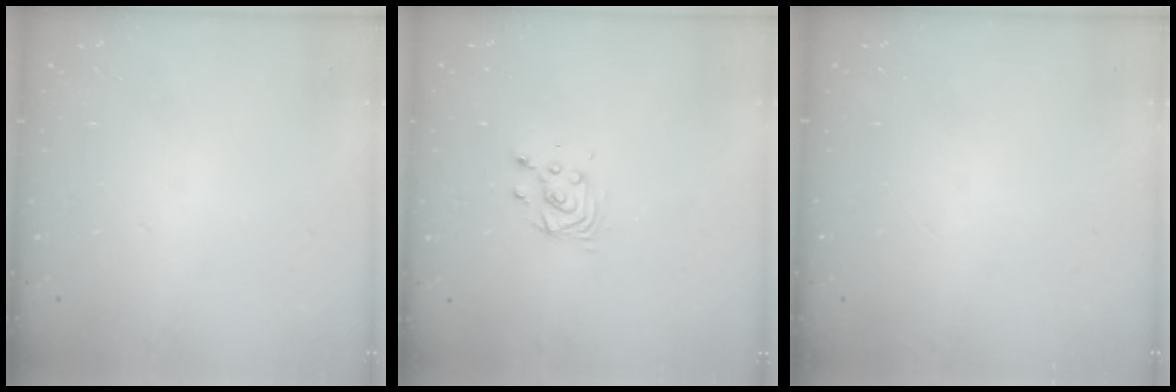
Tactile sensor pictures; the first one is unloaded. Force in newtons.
{"total": 4.0, "press": 4.0, "slide": 0.3}
{"total": 0.0}